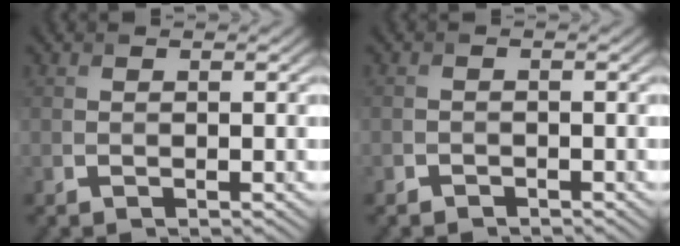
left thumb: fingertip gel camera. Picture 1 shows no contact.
{"total": 1.1, "force": [-0.9, 0.6, -0.1], "torque": [0.007, 0.001, -0.021]}